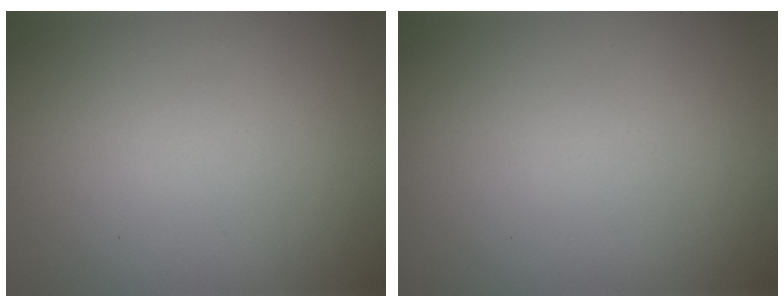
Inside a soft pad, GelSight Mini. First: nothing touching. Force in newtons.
{"total": 0.0}